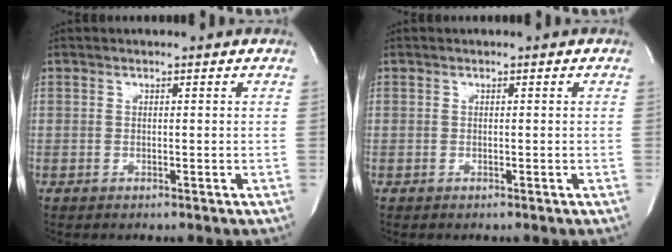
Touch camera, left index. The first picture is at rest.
{"total": 0.0}